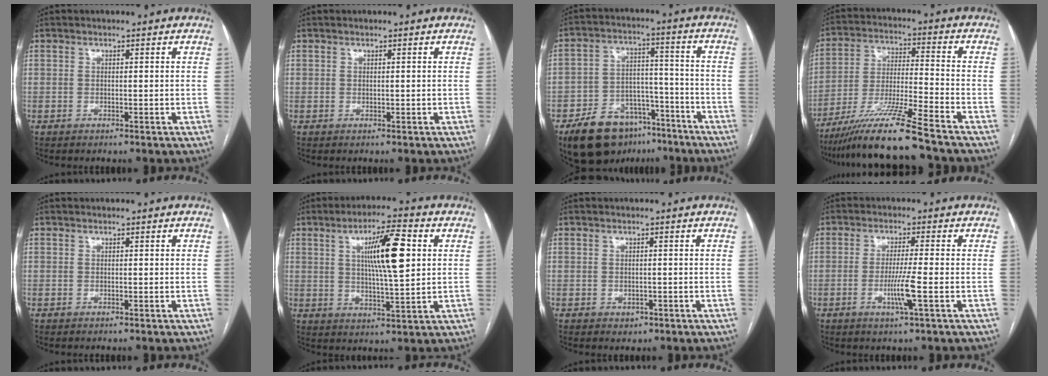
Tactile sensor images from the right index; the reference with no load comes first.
{"total": 0.0}
{"total": 13.9, "force": [-9.3, 8.1, 6.4], "torque": [-0.094, 0.030, -0.146]}
{"total": 14.3, "force": [-11.2, -1.2, 8.7], "torque": [-0.164, -0.020, -0.202]}
{"total": 0.0}
{"total": 10.9, "force": [2.7, 1.4, 10.5], "torque": [-0.176, 0.006, 0.045]}
{"total": 1.4, "force": [-0.7, 1.1, 0.5], "torque": [-0.006, 0.003, -0.005]}
{"total": 5.1, "force": [-1.5, -0.7, 4.8], "torque": [-0.093, -0.012, -0.030]}